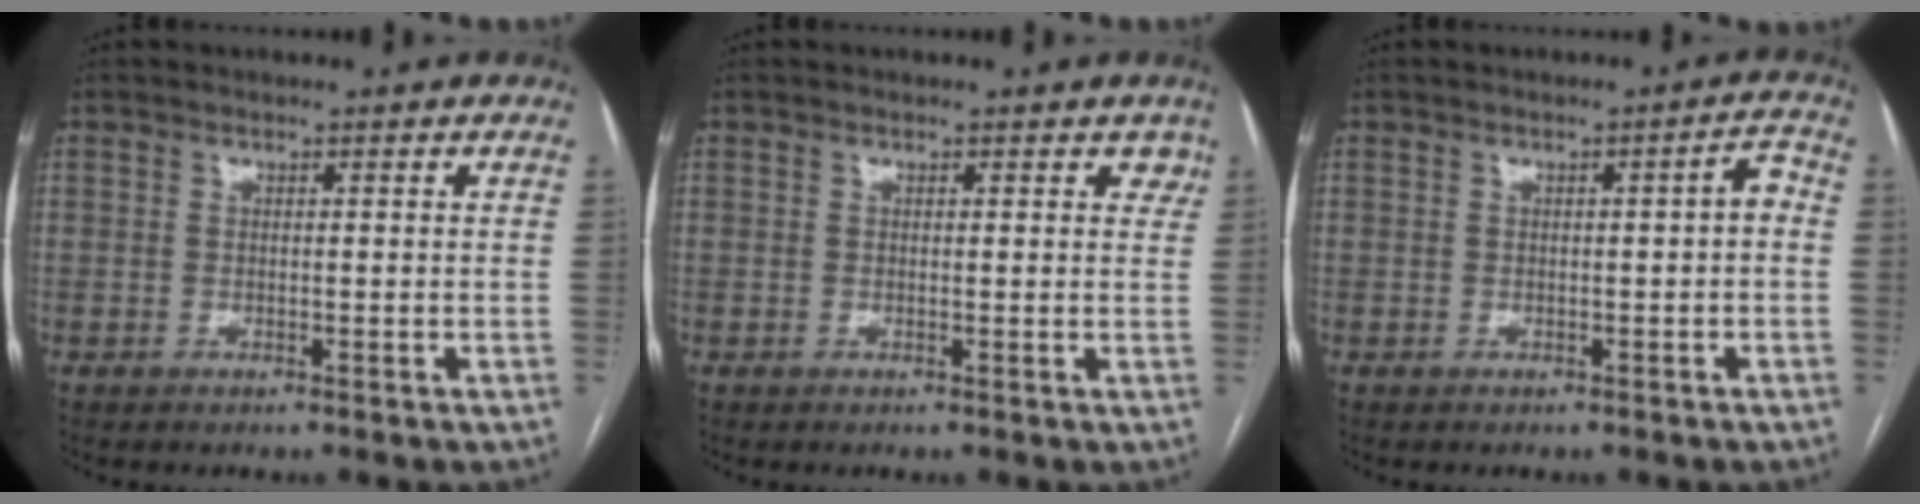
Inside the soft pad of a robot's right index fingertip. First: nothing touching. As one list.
[{"total": 2.2, "force": [1.4, 1.2, 1.1], "torque": [0.003, 0.004, 0.008]}, {"total": 2.3, "force": [-0.2, 0.4, 2.2], "torque": [-0.024, 0.006, -0.004]}]